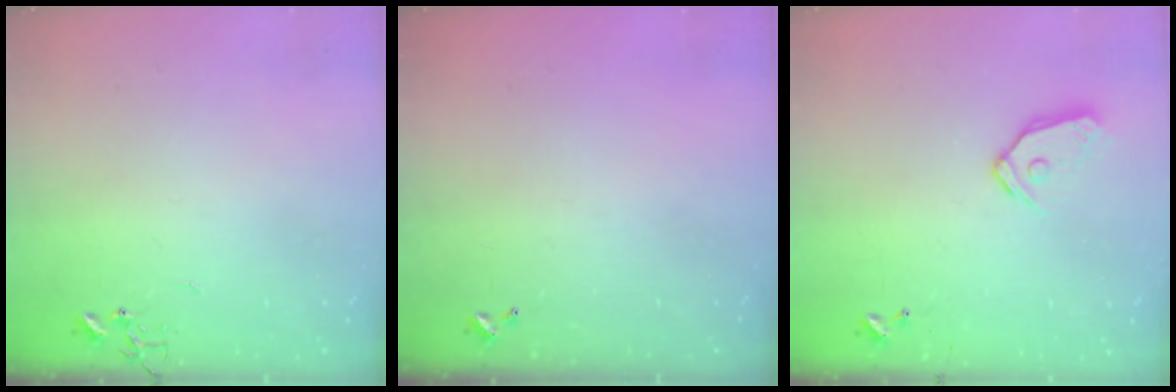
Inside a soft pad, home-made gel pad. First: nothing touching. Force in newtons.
{"total": 0.0}
{"total": 9.8, "press": 9.8, "slide": 0.9}